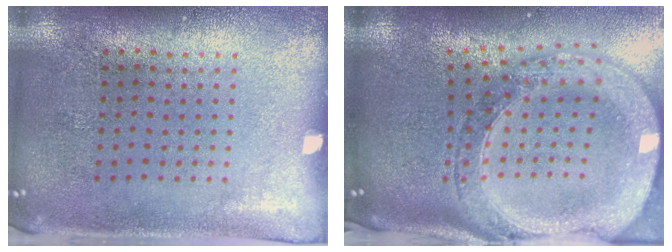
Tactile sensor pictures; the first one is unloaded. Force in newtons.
{"total": 4.1, "press": 3.1, "slide": 2.6}